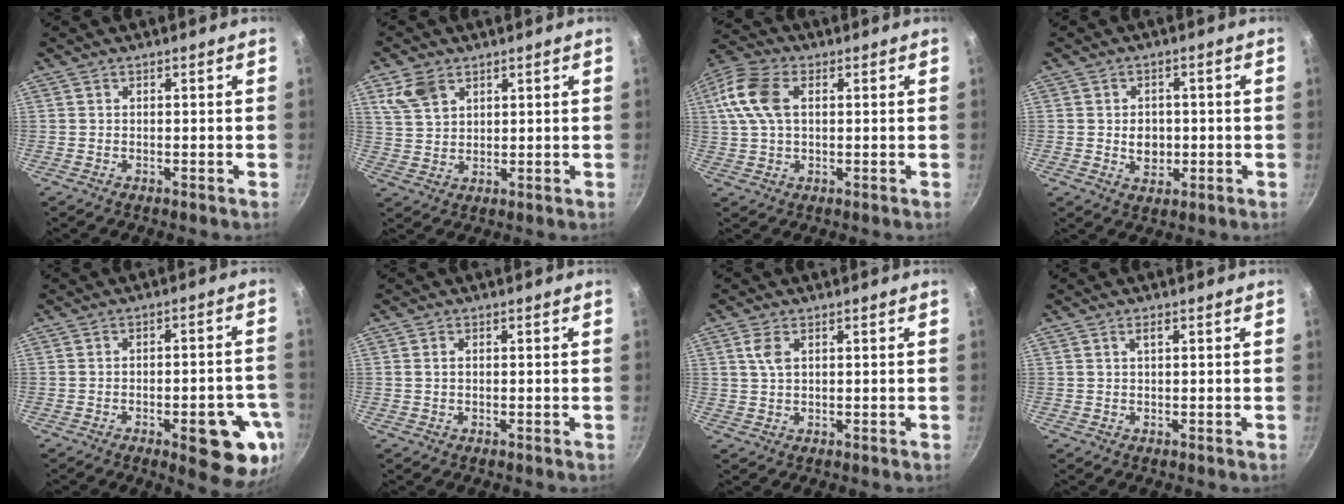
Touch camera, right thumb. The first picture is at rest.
{"total": 6.5, "force": [3.5, 4.2, 3.5], "torque": [-0.057, -0.006, 0.076]}
{"total": 10.9, "force": [2.4, 6.7, 8.3], "torque": [-0.168, 0.016, 0.035]}
{"total": 5.0, "force": [-0.4, 3.9, 3.0], "torque": [-0.026, 0.000, -0.004]}
{"total": 13.3, "force": [-5.1, 4.8, 11.3], "torque": [-0.101, 0.021, -0.062]}
{"total": 1.0, "force": [0.1, 0.7, 0.7], "torque": [-0.013, 0.003, 0.001]}
{"total": 3.2, "force": [1.2, 1.7, 2.5], "torque": [-0.049, -0.002, 0.025]}
{"total": 1.2, "force": [0.5, 0.4, 1.1], "torque": [-0.019, 0.003, 0.010]}